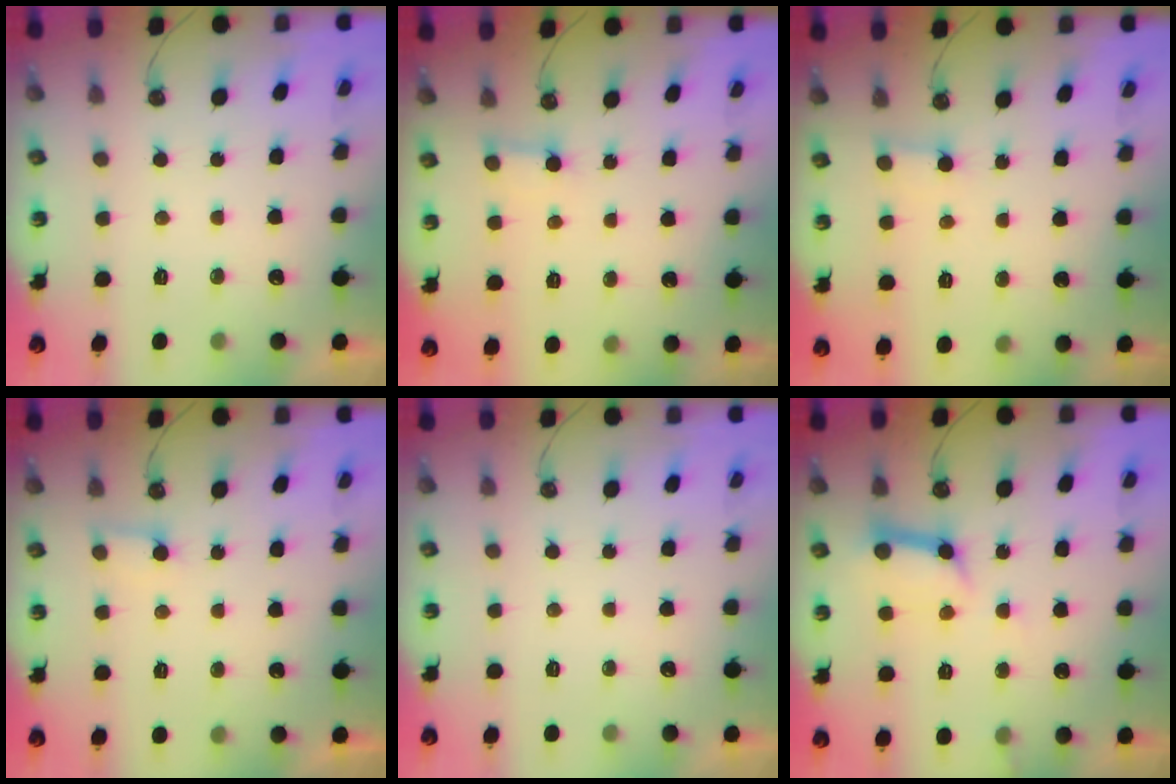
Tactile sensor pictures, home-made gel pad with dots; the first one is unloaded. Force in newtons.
{"total": 2.2, "press": 2.2, "slide": 0.1}
{"total": 2.7, "press": 2.7, "slide": 0.2}
{"total": 4.3, "press": 4.2, "slide": 0.3}
{"total": 0.0}
{"total": 10.1, "press": 10.1, "slide": 1.2}